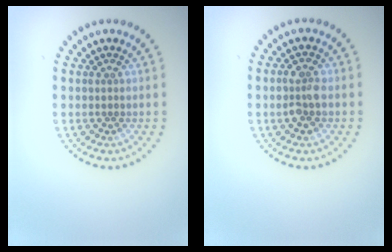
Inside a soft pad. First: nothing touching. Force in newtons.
{"total": 2.6, "press": 2.6, "slide": 0.2}